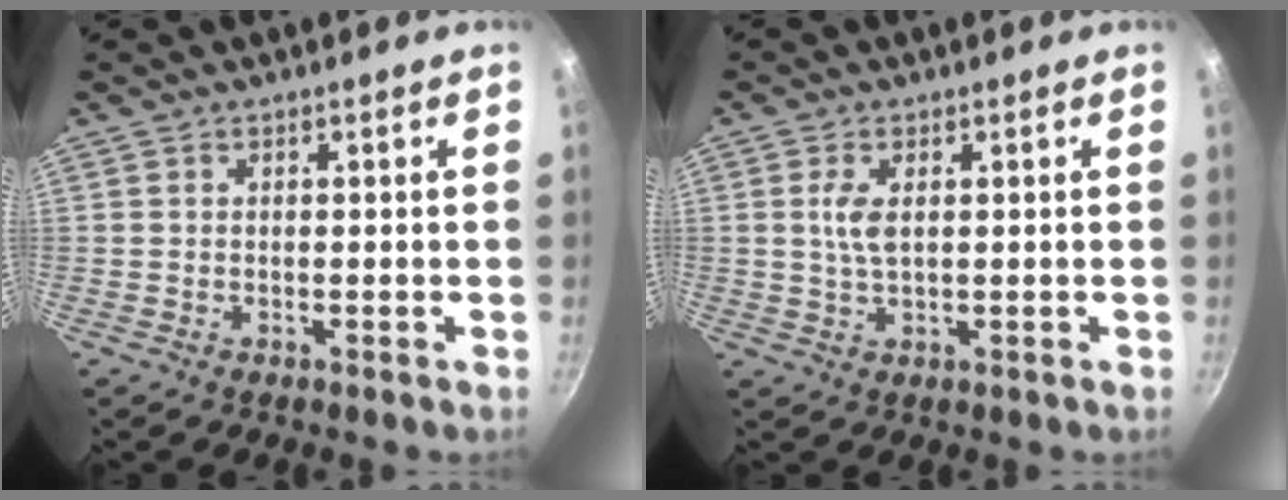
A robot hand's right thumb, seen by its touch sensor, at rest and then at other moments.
{"total": 3.9, "force": [0.8, 1.8, 3.3], "torque": [-0.068, -0.002, 0.016]}